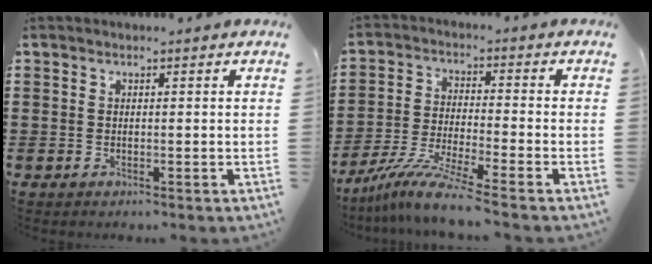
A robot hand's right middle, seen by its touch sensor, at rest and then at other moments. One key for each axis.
{"total": 7.8, "fx": -6.6, "fy": -0.3, "fz": 4.1, "tx": -0.086, "ty": -0.013, "tz": -0.128}